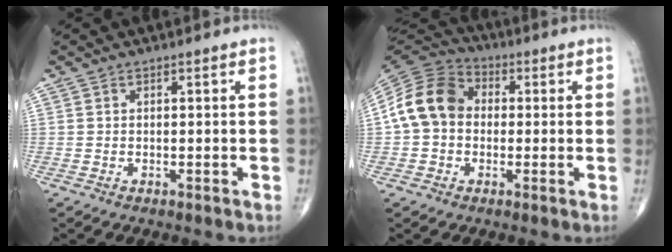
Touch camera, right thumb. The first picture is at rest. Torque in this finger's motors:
{"motor_torque": [0.61, 0.86, 0.07, -0.07, 0.19]}